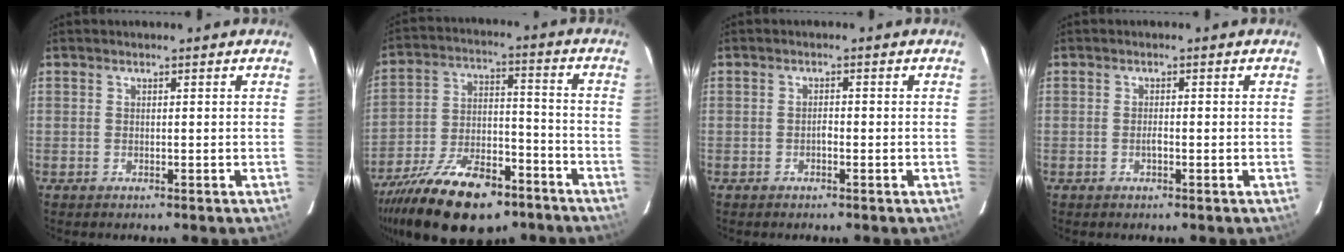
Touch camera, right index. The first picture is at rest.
{"total": 18.2, "force": [-13.0, 6.6, 10.9], "torque": [-0.200, 0.001, -0.223]}
{"total": 1.1, "force": [-0.5, 0.4, 0.9], "torque": [-0.017, 0.003, -0.009]}
{"total": 1.2, "force": [-0.5, 0.3, 1.0], "torque": [-0.022, 0.001, -0.008]}